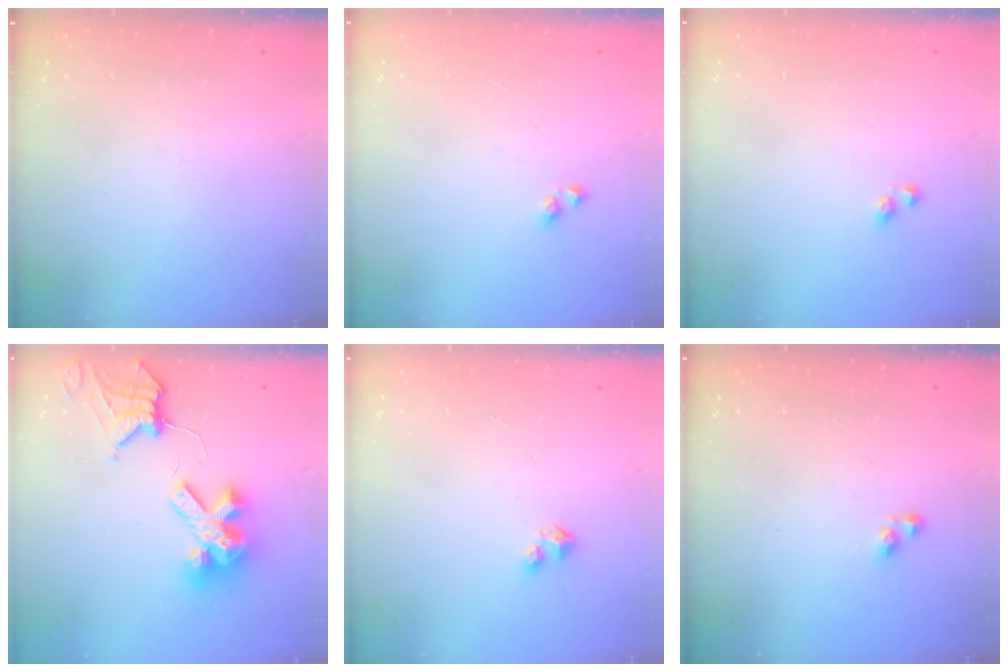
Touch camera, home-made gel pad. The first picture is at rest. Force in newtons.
{"total": 2.9, "press": 2.9, "slide": 0.3}
{"total": 2.9, "press": 2.7, "slide": 1.1}
{"total": 12.2, "press": 12.1, "slide": 1.2}
{"total": 3.0, "press": 2.9, "slide": 0.2}
{"total": 3.4, "press": 3.4, "slide": 0.1}